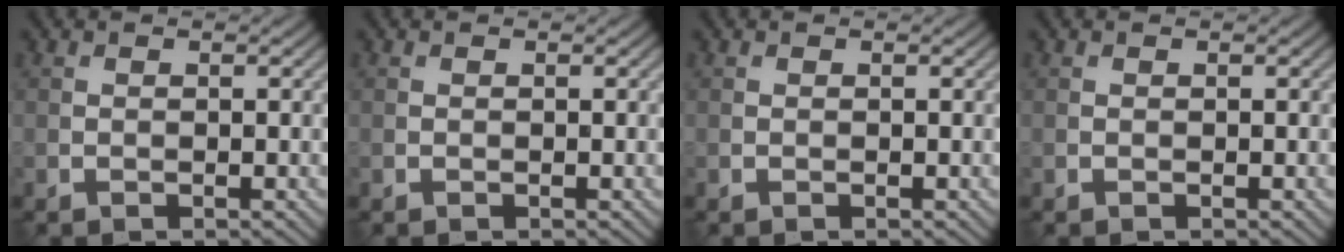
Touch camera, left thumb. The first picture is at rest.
{"total": 0.0}
{"total": 0.0}
{"total": 0.0}